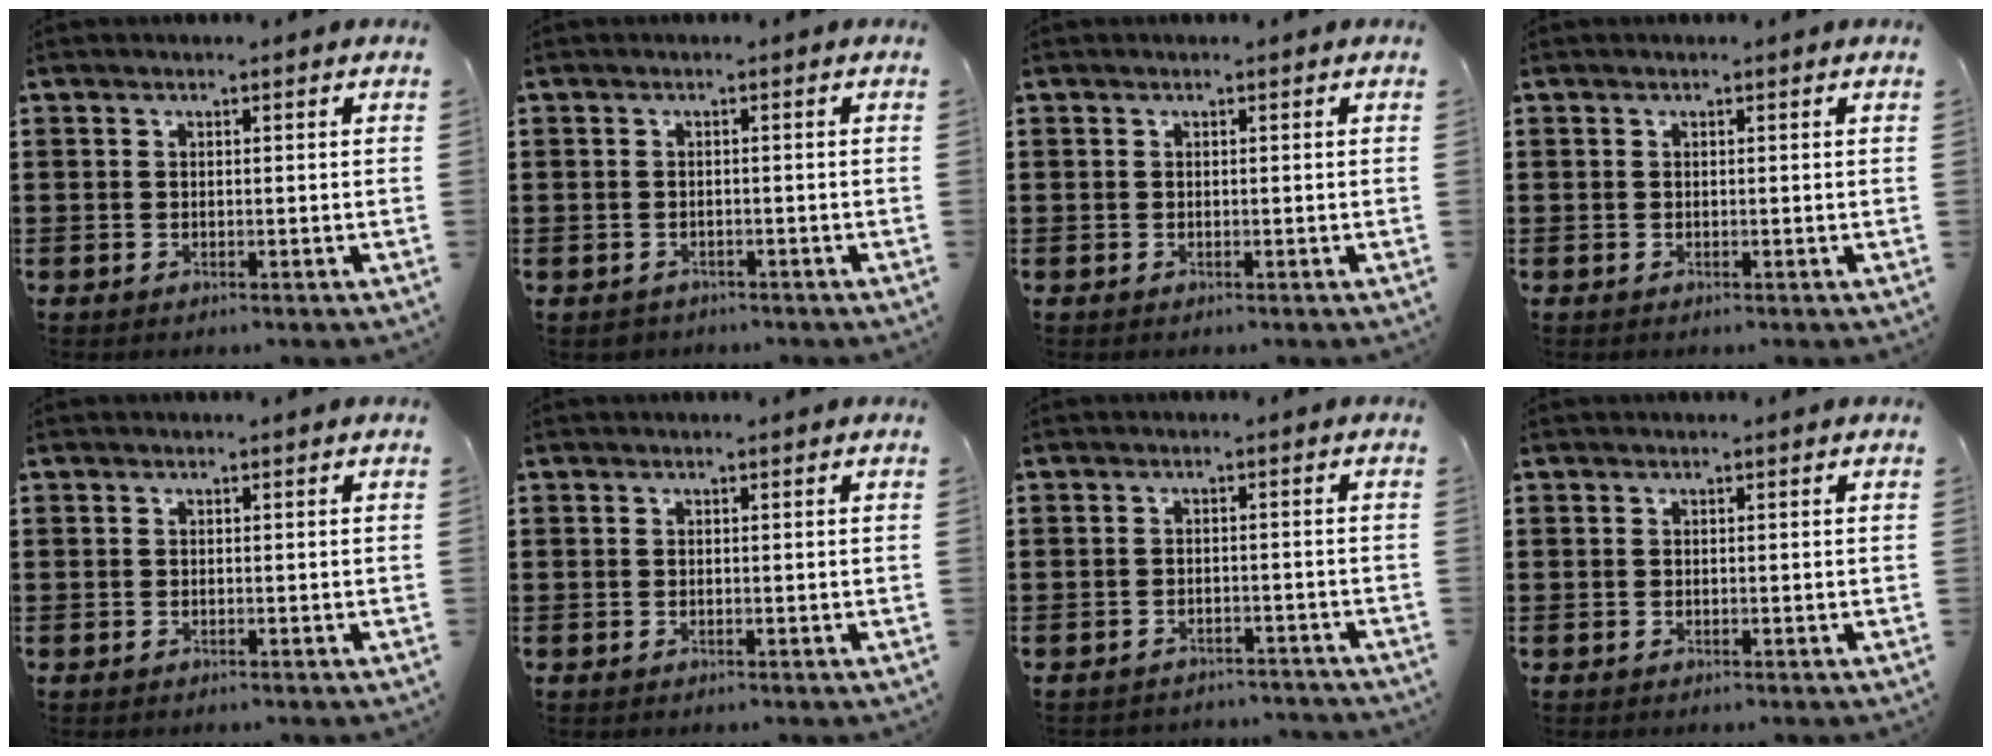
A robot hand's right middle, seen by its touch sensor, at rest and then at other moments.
{"total": 0.8, "force": [-0.7, 0.4, 0.0], "torque": [-0.002, 0.002, -0.018]}
{"total": 0.0}
{"total": 0.0}
{"total": 0.0}
{"total": 0.0}
{"total": 2.2, "force": [-2.2, 0.2, -0.2], "torque": [-0.005, 0.000, -0.050]}
{"total": 0.0}